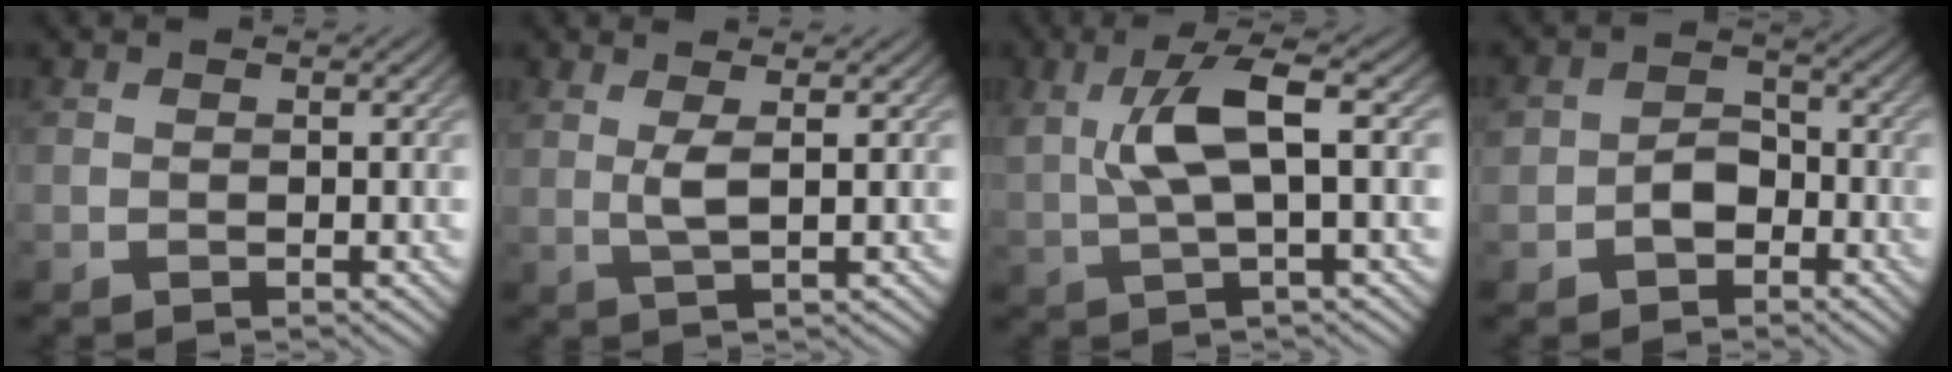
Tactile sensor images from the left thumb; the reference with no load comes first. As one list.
[{"total": 2.3, "force": [1.1, 0.1, 2.0], "torque": [-0.040, 0.006, 0.020]}, {"total": 6.4, "force": [1.8, 1.5, 5.9], "torque": [-0.128, 0.014, 0.032]}, {"total": 3.7, "force": [-1.5, 2.8, 1.8], "torque": [-0.026, 0.009, -0.036]}]